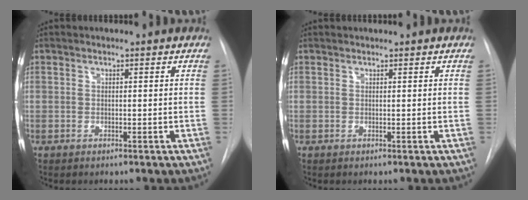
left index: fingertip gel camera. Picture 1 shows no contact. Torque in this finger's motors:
{"motor_torque": [-2.14, 0.00, -0.63, 0.01]}